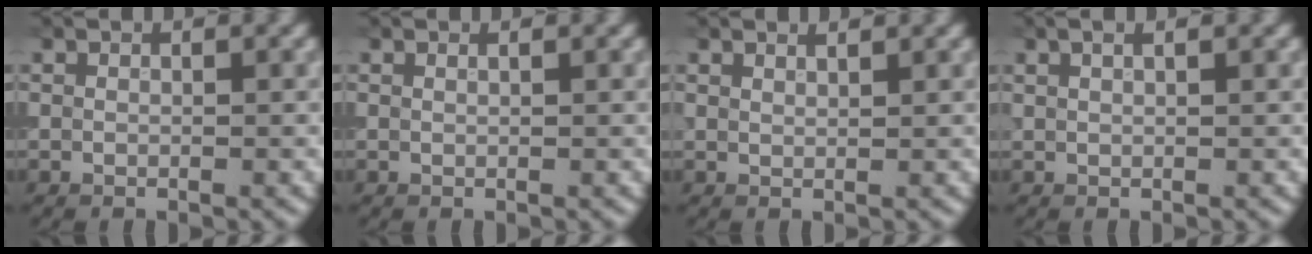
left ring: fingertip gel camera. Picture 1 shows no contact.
{"total": 0.6, "force": [0.4, 0.2, 0.3], "torque": [-0.002, -0.002, 0.003]}
{"total": 1.3, "force": [1.2, 0.2, 0.4], "torque": [-0.005, 0.002, 0.012]}
{"total": 2.2, "force": [1.3, 0.9, 1.4], "torque": [-0.012, 0.005, 0.001]}